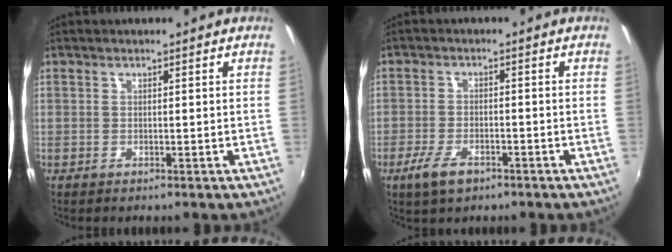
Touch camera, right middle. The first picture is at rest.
{"total": 5.3, "force": [-3.4, 2.2, 3.4], "torque": [-0.090, -0.010, -0.063]}